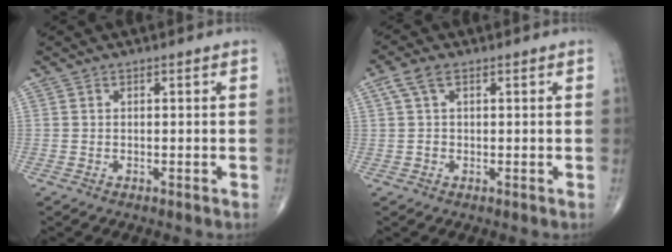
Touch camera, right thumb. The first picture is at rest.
{"total": 3.6, "force": [1.3, 2.2, 2.5], "torque": [-0.056, 0.013, 0.026]}